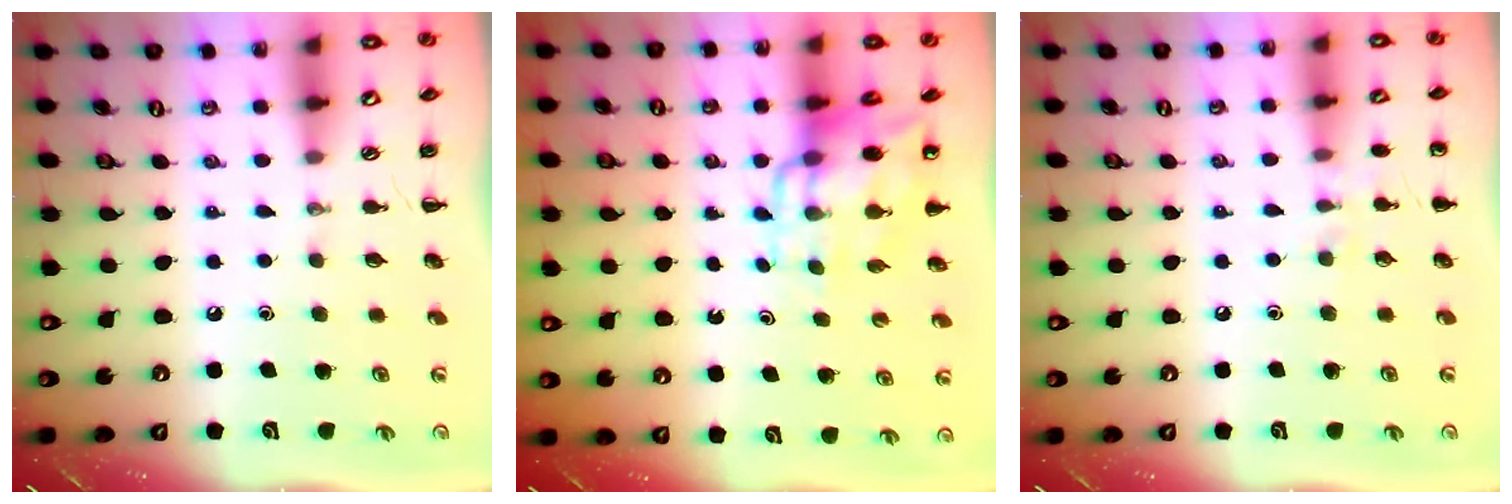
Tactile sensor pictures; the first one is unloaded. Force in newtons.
{"total": 10.8, "press": 10.5, "slide": 2.9}
{"total": 5.9, "press": 5.6, "slide": 1.8}